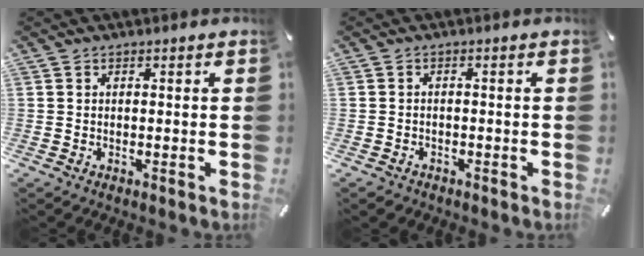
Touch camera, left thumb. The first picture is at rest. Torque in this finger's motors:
{"motor_torque": [-0.11, 0.01, -0.13, 0.12, 0.02]}